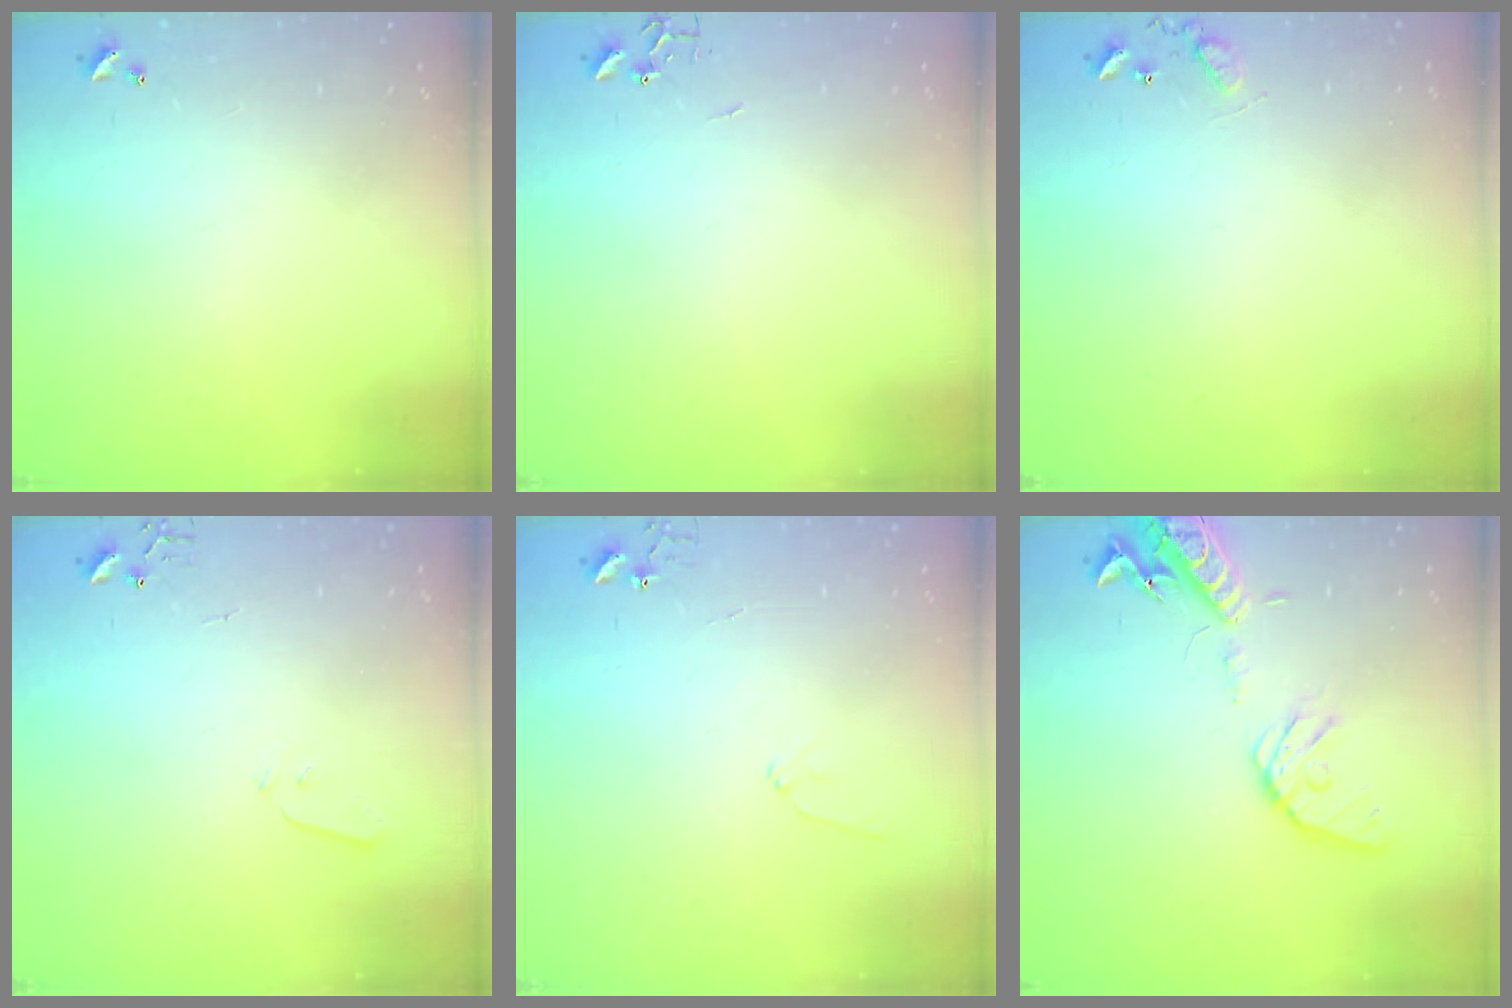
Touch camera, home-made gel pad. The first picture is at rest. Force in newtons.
{"total": 0.0}
{"total": 7.7, "press": 7.6, "slide": 0.5}
{"total": 3.0, "press": 2.9, "slide": 0.7}
{"total": 6.5, "press": 6.5, "slide": 0.6}
{"total": 16.1, "press": 15.8, "slide": 3.0}